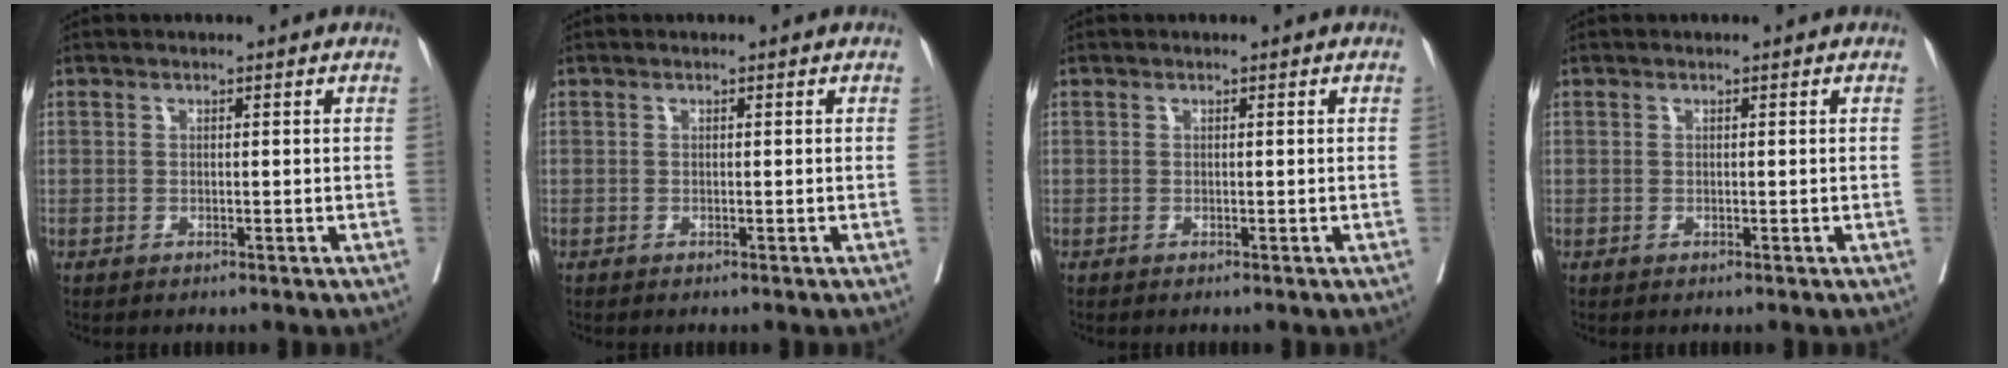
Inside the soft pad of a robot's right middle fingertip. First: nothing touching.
{"total": 0.0}
{"total": 0.0}
{"total": 0.0}